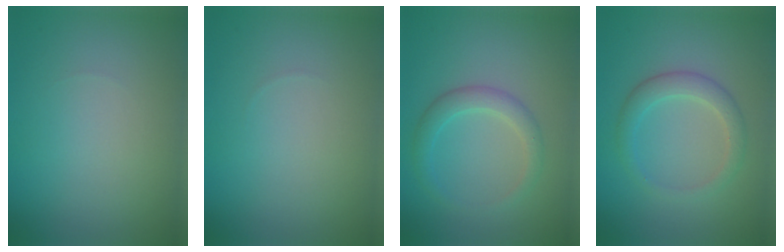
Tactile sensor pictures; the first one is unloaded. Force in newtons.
{"total": 0.0}
{"total": 2.4, "press": 2.3, "slide": 0.2}
{"total": 2.6, "press": 2.6, "slide": 0.2}